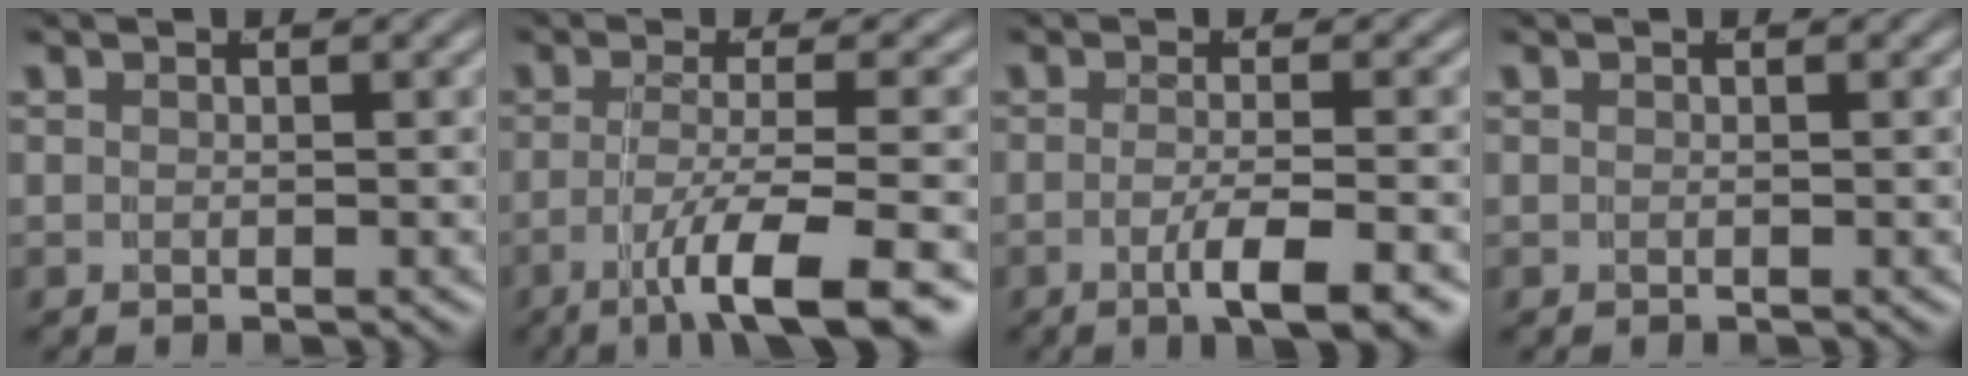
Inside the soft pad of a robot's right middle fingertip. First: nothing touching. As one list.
[{"total": 8.5, "force": [-5.5, 1.6, 6.3], "torque": [-0.096, -0.025, -0.067]}, {"total": 4.7, "force": [-2.6, 0.5, 3.9], "torque": [-0.063, -0.018, -0.035]}, {"total": 0.0}]